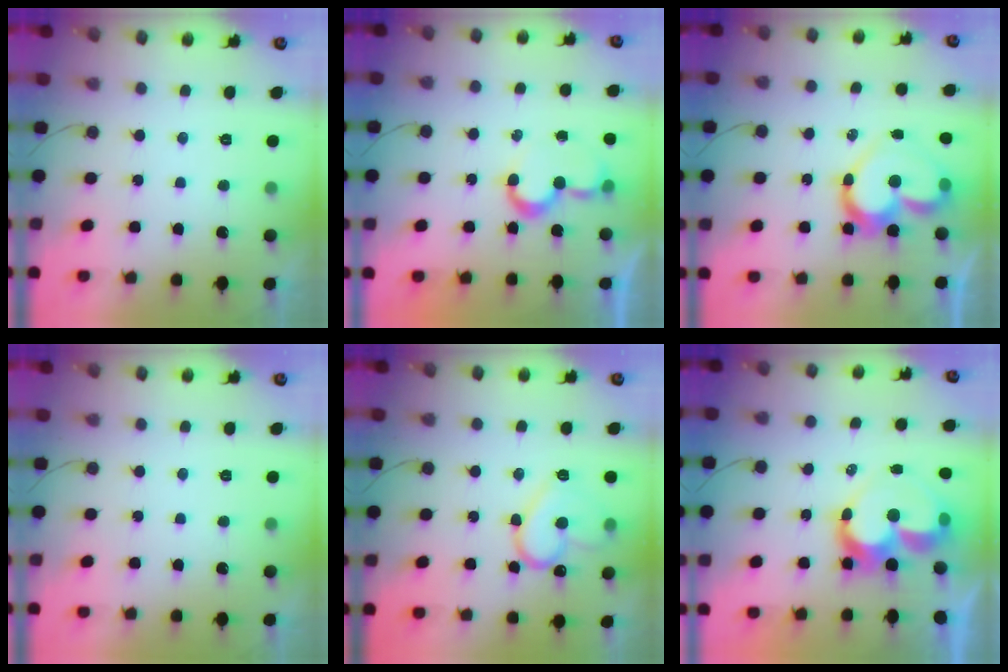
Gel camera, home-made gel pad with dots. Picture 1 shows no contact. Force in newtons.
{"total": 7.6, "press": 7.5, "slide": 0.7}
{"total": 15.5, "press": 15.4, "slide": 1.3}
{"total": 0.0}
{"total": 13.9, "press": 13.9, "slide": 1.4}
{"total": 11.7, "press": 11.7, "slide": 0.8}